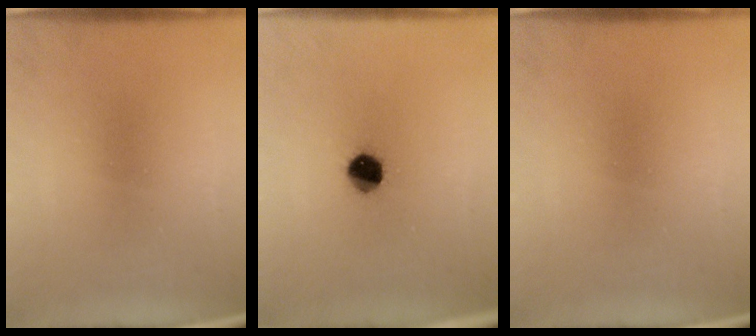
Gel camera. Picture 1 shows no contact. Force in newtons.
{"total": 6.7}
{"total": 0.0}